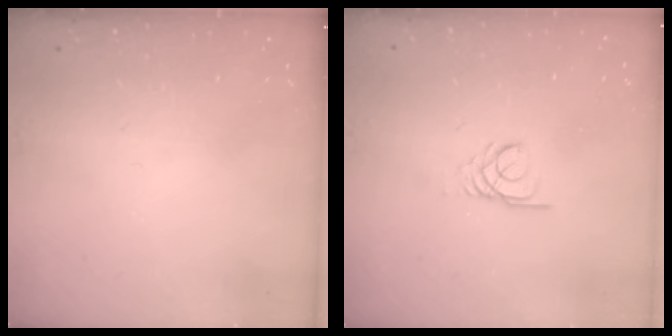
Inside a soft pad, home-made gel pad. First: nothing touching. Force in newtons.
{"total": 2.7, "press": 2.7, "slide": 0.3}